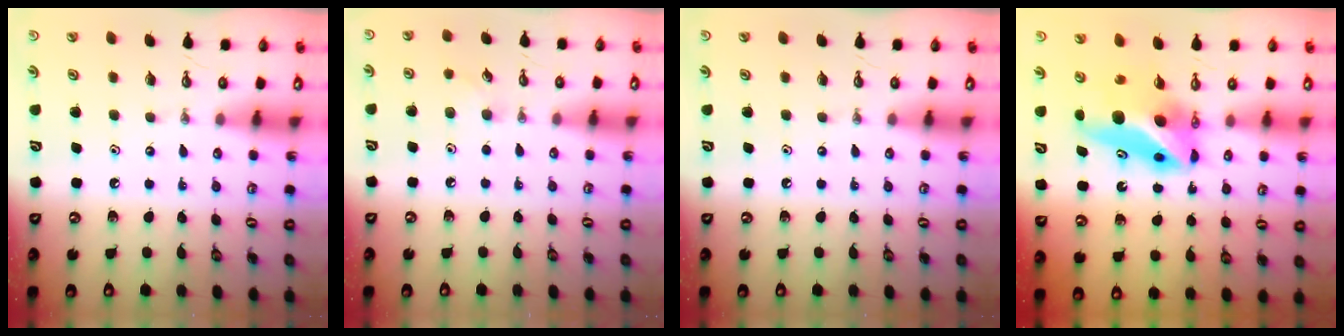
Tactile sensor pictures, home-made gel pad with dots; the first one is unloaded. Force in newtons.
{"total": 5.2, "press": 5.0, "slide": 1.5}
{"total": 0.0}
{"total": 8.7, "press": 8.5, "slide": 1.8}